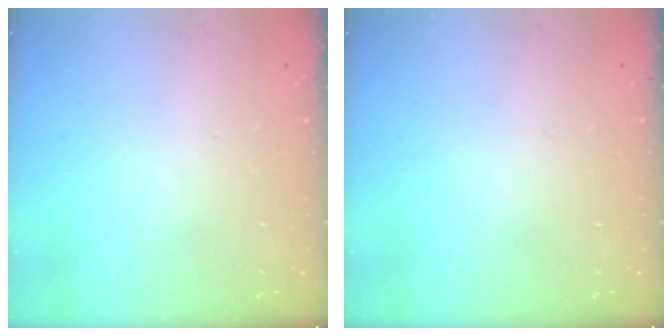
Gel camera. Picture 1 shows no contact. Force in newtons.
{"total": 0.0}